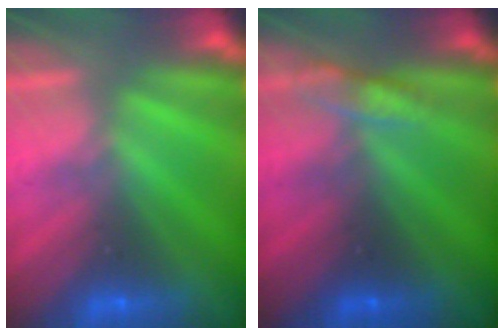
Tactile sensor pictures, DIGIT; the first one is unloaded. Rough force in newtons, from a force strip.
{"total": 2.7}